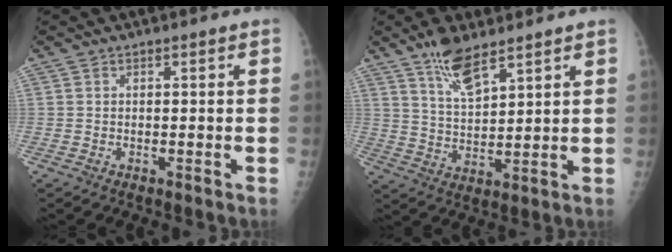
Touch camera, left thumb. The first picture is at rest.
{"total": 8.2, "force": [5.8, 2.8, 5.0], "torque": [-0.080, -0.034, 0.114]}